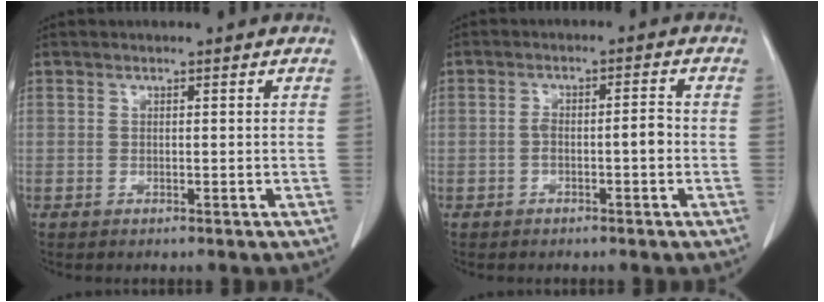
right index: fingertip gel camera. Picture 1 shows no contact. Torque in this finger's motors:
{"motor_torque": [0.24, -0.13, 0.13, 0.05]}